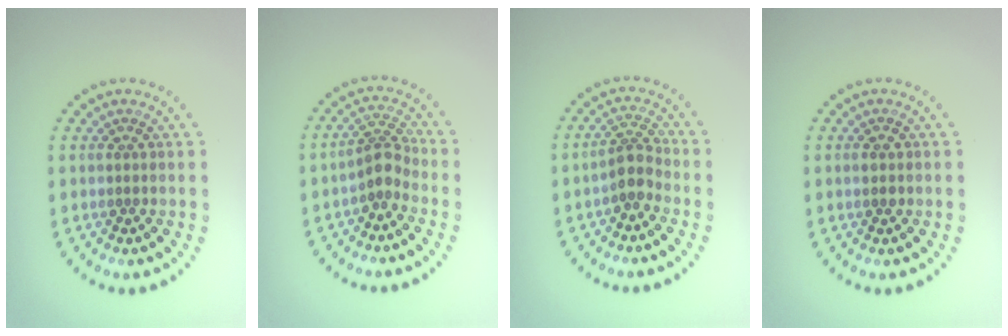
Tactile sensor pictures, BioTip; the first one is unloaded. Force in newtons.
{"total": 2.4, "press": 1.8, "slide": 1.6}
{"total": 2.5, "press": 1.8, "slide": 1.7}
{"total": 1.3, "press": 1.3, "slide": 0.1}